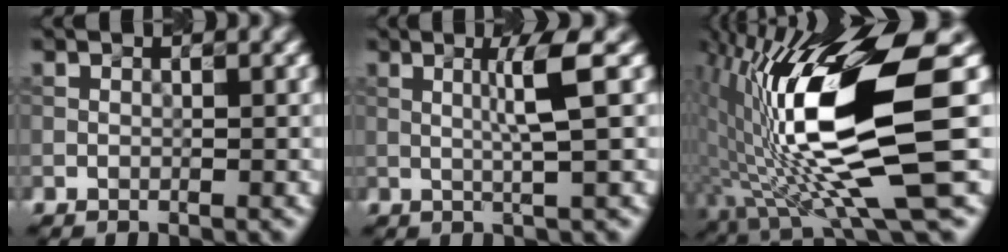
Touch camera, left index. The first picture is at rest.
{"total": 3.3, "force": [0.6, 0.0, 3.3], "torque": [-0.061, 0.003, 0.011]}
{"total": 15.3, "force": [-0.4, 3.2, 14.9], "torque": [-0.266, 0.007, 0.001]}